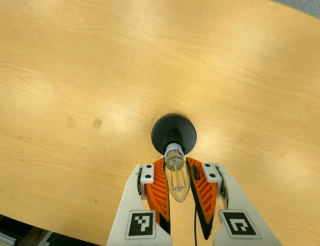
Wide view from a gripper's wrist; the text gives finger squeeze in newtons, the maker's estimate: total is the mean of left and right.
{"total": 19.6, "left": 21.5, "right": 17.8}